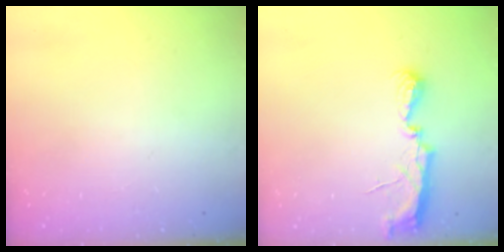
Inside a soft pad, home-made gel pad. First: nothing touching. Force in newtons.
{"total": 7.3, "press": 7.3, "slide": 0.5}